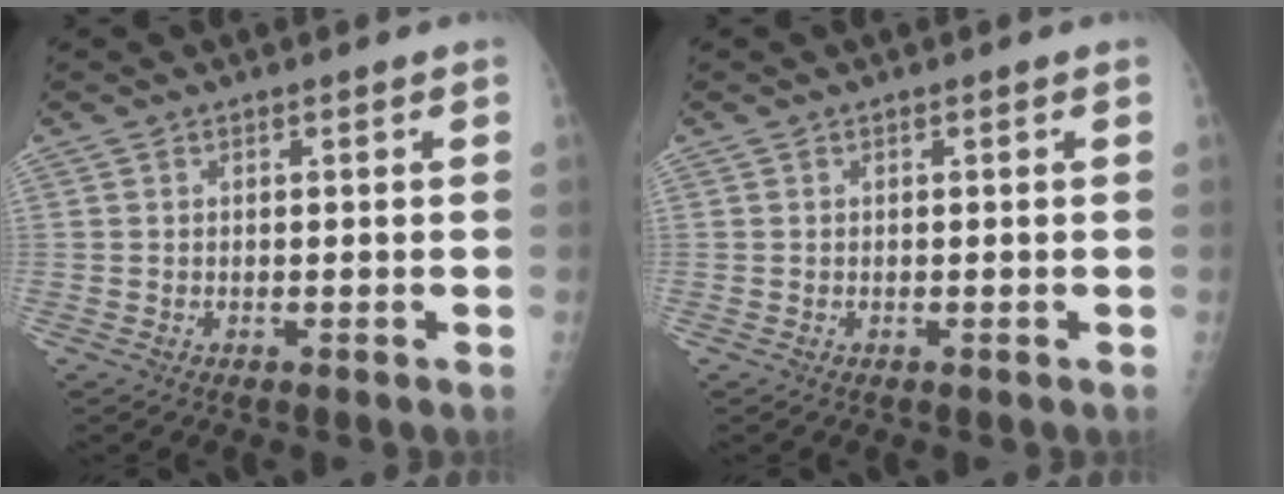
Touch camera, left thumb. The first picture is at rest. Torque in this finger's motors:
{"motor_torque": [0.00, 0.00, -0.13, -0.04, 0.00]}